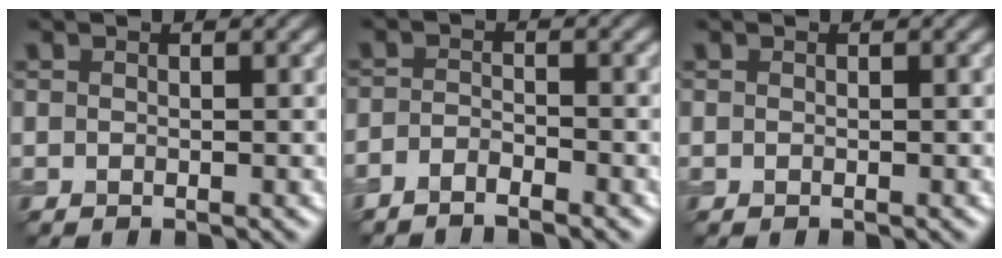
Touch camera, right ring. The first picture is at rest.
{"total": 1.6, "force": [-1.6, 0.0, 0.1], "torque": [-0.004, -0.003, -0.038]}
{"total": 0.0}